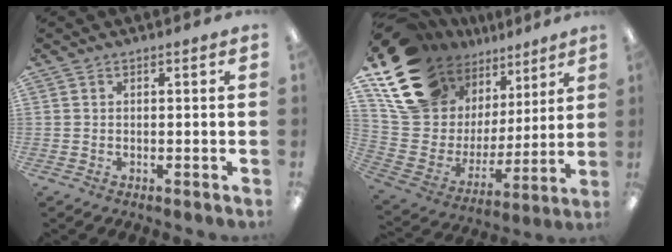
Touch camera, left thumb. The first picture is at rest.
{"total": 20.8, "force": [14.7, 12.0, 8.5], "torque": [-0.177, -0.083, 0.287]}